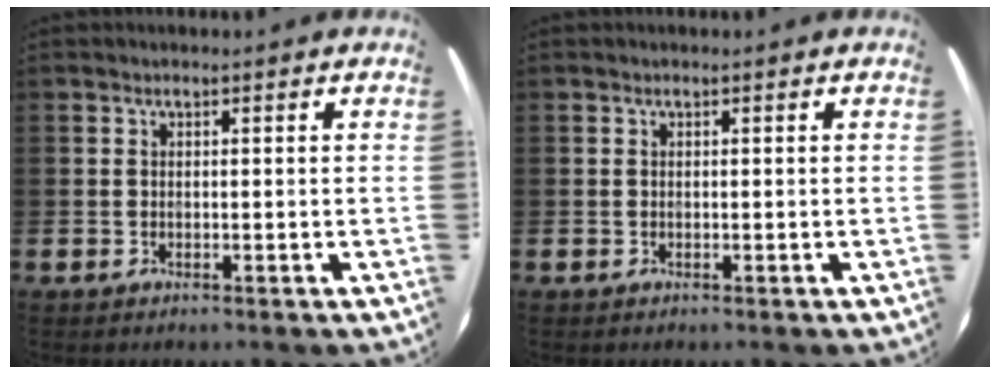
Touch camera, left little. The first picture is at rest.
{"total": 0.0}